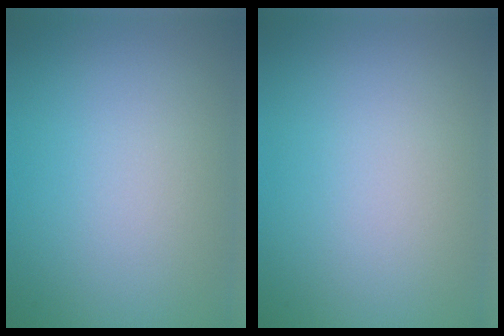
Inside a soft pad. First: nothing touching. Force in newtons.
{"total": 0.0}